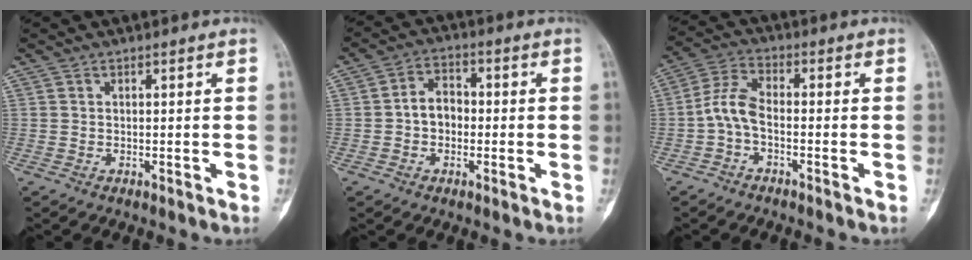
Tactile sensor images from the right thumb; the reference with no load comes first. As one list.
[{"total": 5.7, "force": [-0.6, 4.4, 3.6], "torque": [-0.044, 0.020, -0.020]}, {"total": 5.8, "force": [-1.6, 2.7, 4.8], "torque": [-0.102, 0.024, -0.043]}]